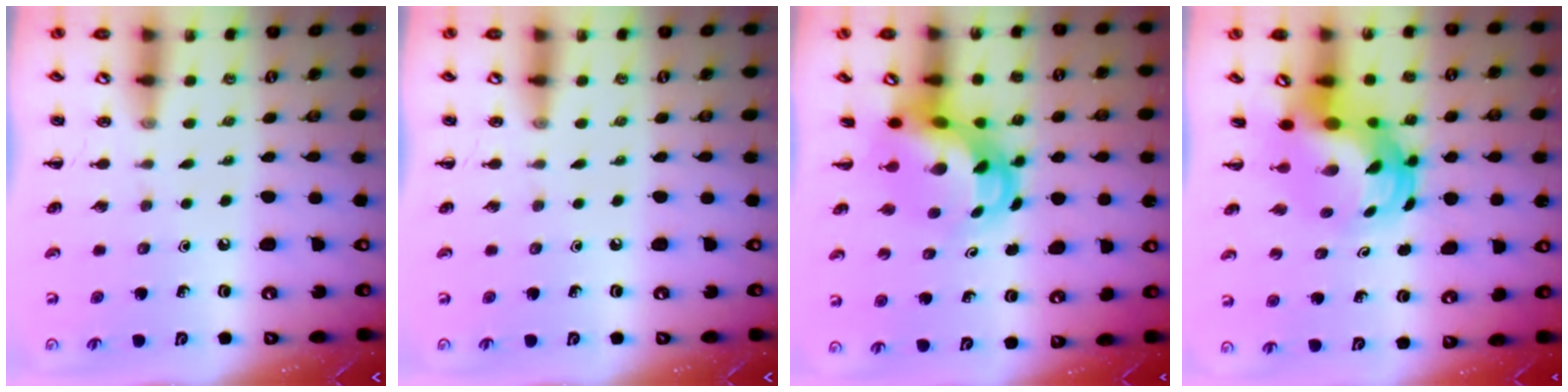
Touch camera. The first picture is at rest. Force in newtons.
{"total": 0.0}
{"total": 5.4, "press": 5.2, "slide": 1.4}
{"total": 7.4, "press": 7.0, "slide": 2.2}